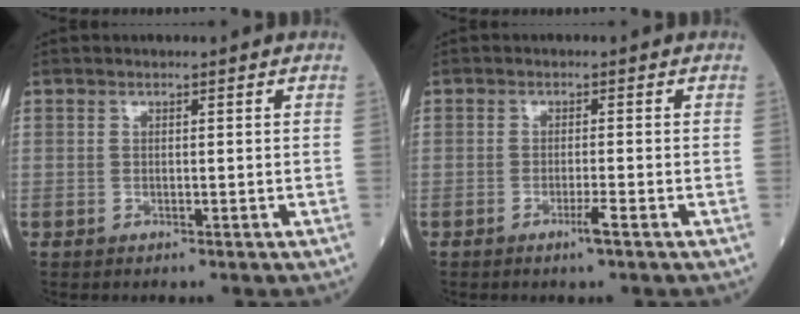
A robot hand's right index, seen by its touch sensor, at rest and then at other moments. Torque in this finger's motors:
{"motor_torque": [0.44, -0.19, 0.21, 0.07]}